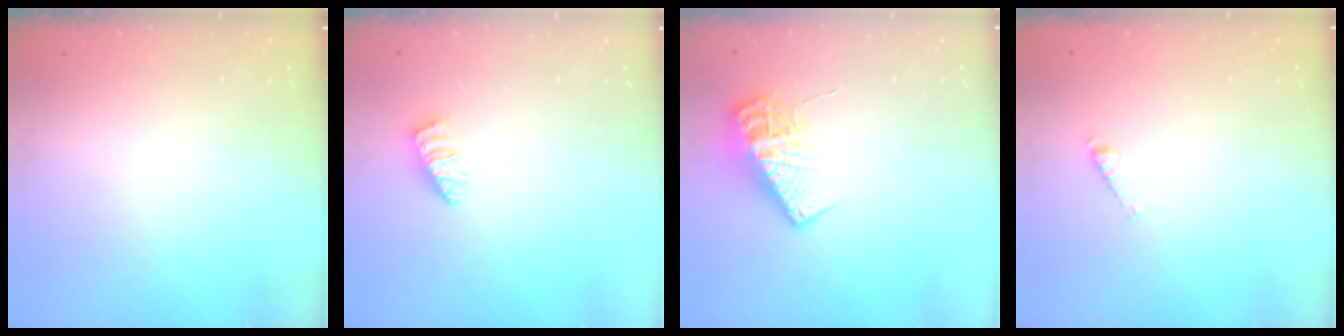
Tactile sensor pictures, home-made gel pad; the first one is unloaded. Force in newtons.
{"total": 1.0, "press": 1.0, "slide": 0.2}
{"total": 12.0, "press": 11.9, "slide": 1.0}
{"total": 2.7, "press": 2.7, "slide": 0.2}